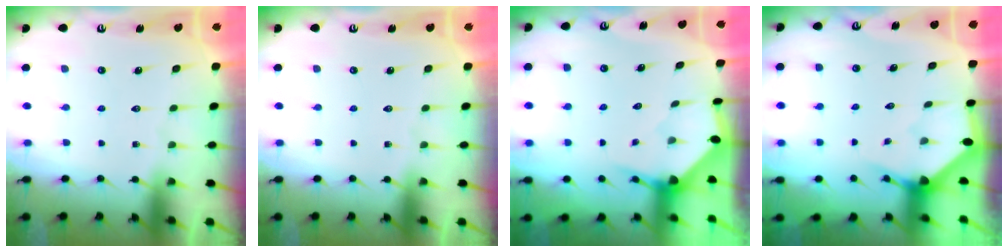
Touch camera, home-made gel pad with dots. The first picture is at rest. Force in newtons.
{"total": 0.0}
{"total": 3.3, "press": 3.3, "slide": 0.1}
{"total": 2.8, "press": 2.8, "slide": 0.2}